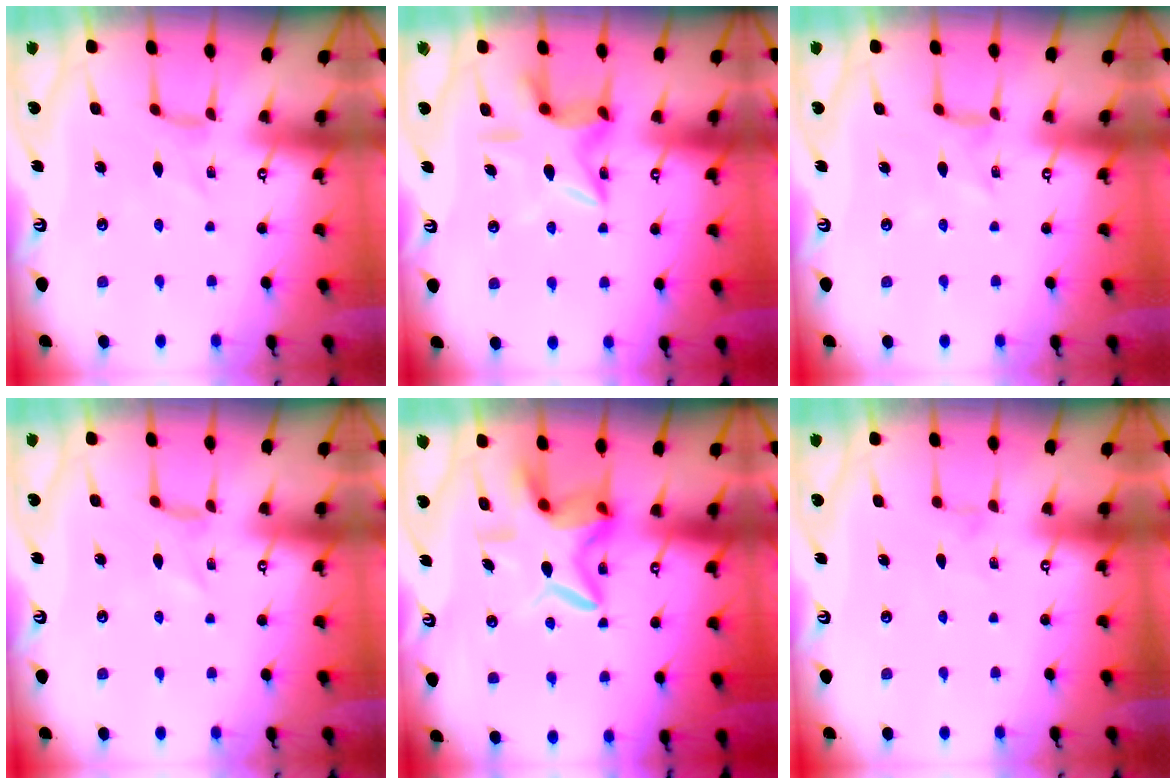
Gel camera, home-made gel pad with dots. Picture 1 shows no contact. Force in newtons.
{"total": 12.1, "press": 12.0, "slide": 1.0}
{"total": 2.7, "press": 2.6, "slide": 0.6}
{"total": 0.0}
{"total": 10.5, "press": 10.5, "slide": 0.9}
{"total": 0.0}